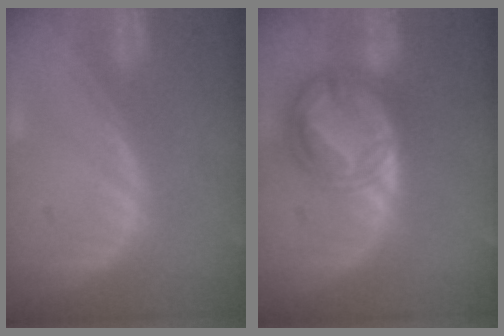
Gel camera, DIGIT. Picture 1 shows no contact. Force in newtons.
{"total": 9.0, "press": 9.0, "slide": 0.7}